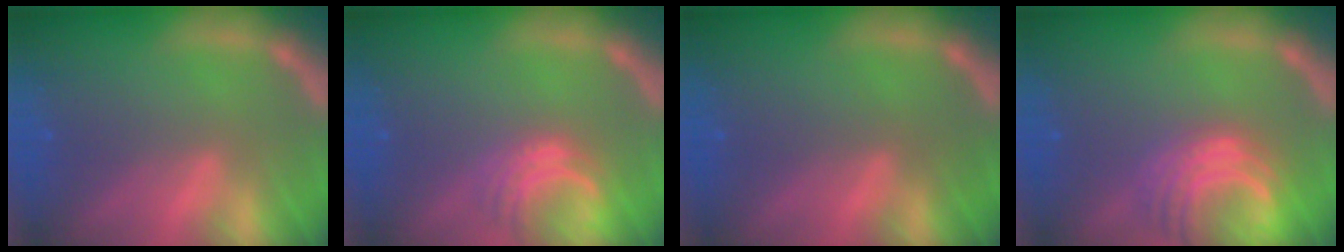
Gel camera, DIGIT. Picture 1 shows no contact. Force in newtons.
{"total": 3.4}
{"total": 0.0}
{"total": 6.5}